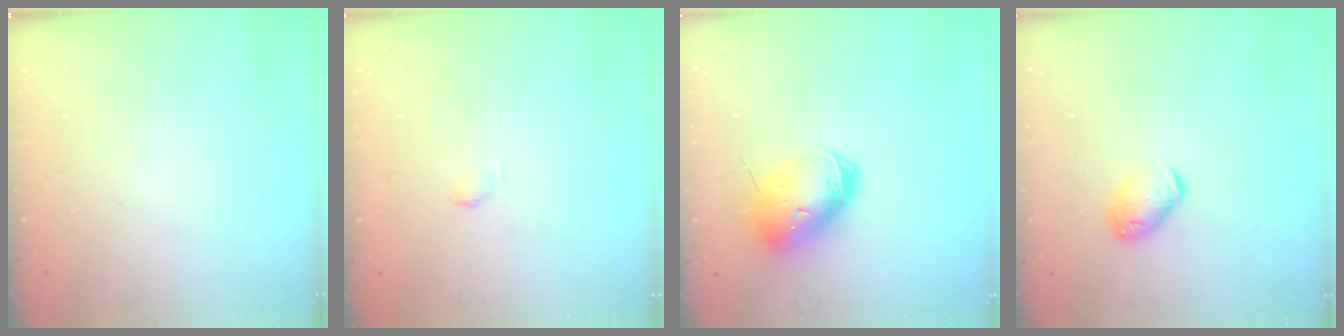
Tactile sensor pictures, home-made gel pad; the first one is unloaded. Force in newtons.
{"total": 3.3, "press": 3.2, "slide": 0.7}
{"total": 12.3, "press": 12.1, "slide": 1.9}
{"total": 8.4, "press": 8.3, "slide": 1.3}